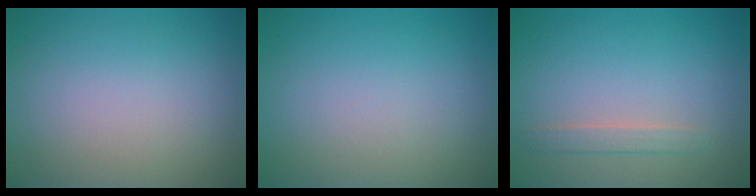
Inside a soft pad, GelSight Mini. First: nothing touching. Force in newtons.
{"total": 0.0}
{"total": 1.3, "press": 1.3, "slide": 0.1}